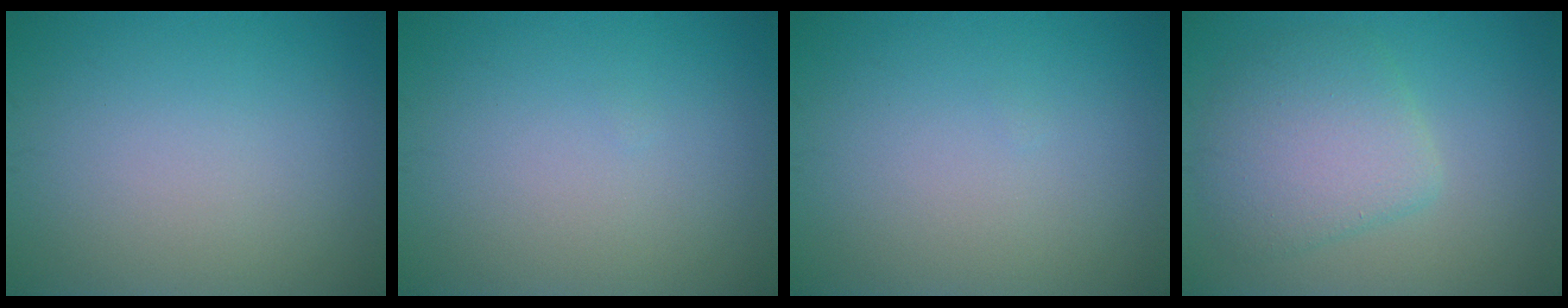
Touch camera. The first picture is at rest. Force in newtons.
{"total": 0.0}
{"total": 0.0}
{"total": 4.9, "press": 4.9, "slide": 0.3}